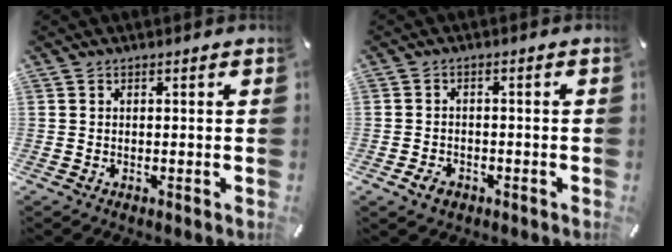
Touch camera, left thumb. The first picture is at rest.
{"total": 3.1, "force": [-1.7, 2.2, 1.2], "torque": [-0.026, 0.008, -0.035]}